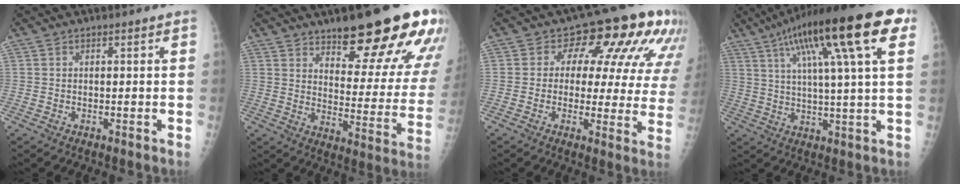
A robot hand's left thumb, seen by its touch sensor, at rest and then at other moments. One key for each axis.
{"total": 23.0, "fx": 14.8, "fy": 6.6, "fz": 16.4, "tx": -0.175, "ty": -0.073, "tz": 0.202}
{"total": 16.1, "fx": 6.9, "fy": 9.0, "fz": 11.5, "tx": -0.093, "ty": -0.013, "tz": 0.064}
{"total": 22.3, "fx": 10.2, "fy": 3.9, "fz": 19.5, "tx": -0.309, "ty": 0.010, "tz": 0.155}